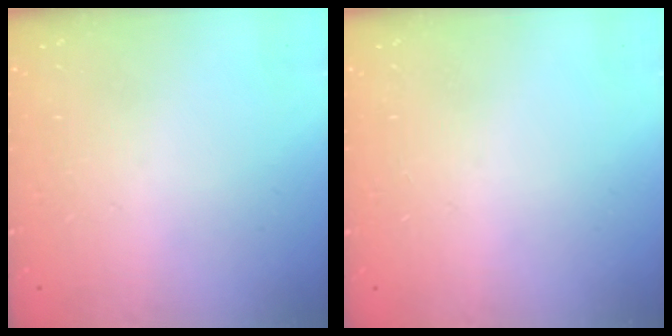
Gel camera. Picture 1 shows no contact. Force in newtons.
{"total": 0.0}